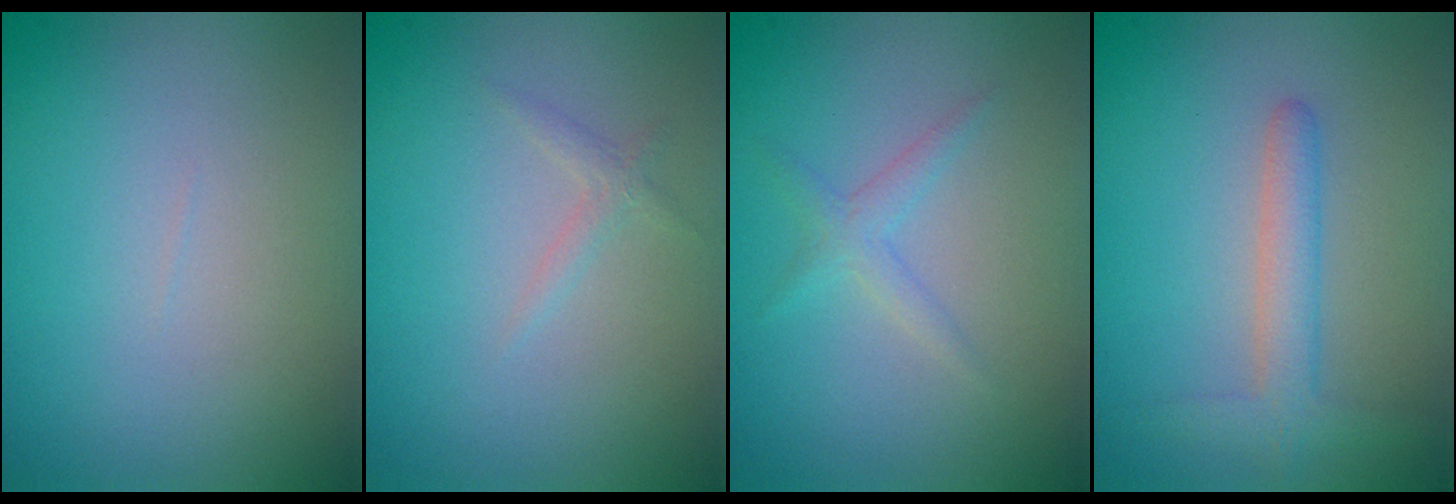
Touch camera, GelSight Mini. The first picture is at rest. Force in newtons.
{"total": 0.8, "press": 0.8, "slide": 0.0}
{"total": 1.3, "press": 1.3, "slide": 0.0}
{"total": 2.6, "press": 2.6, "slide": 0.1}